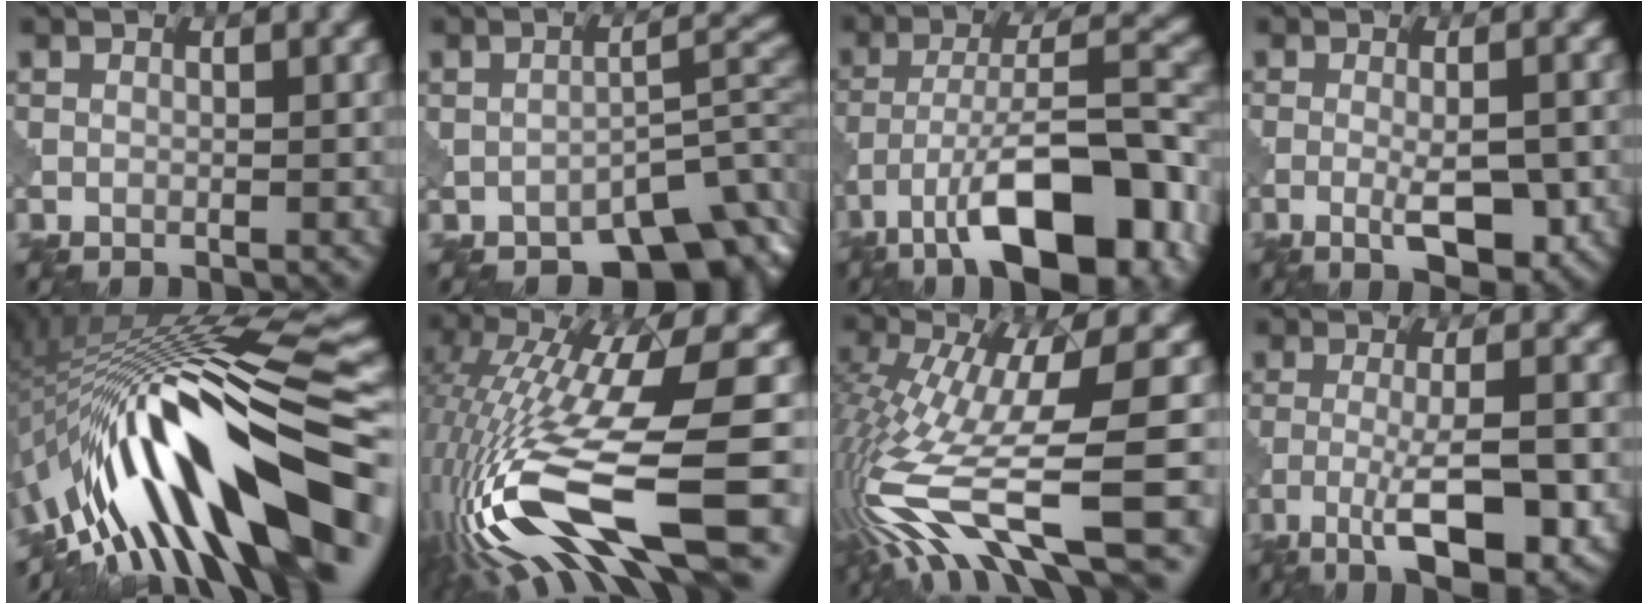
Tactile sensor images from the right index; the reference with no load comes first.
{"total": 7.5, "force": [-5.6, 2.9, 4.0], "torque": [-0.025, 0.004, -0.081]}
{"total": 13.2, "force": [-7.6, 4.7, 9.8], "torque": [-0.157, 0.010, -0.127]}
{"total": 4.2, "force": [-1.5, 1.0, 3.8], "torque": [-0.065, -0.001, -0.022]}
{"total": 15.8, "force": [-4.6, 4.4, 14.5], "torque": [-0.230, 0.046, -0.079]}
{"total": 15.0, "force": [-4.6, 4.3, 13.6], "torque": [-0.285, -0.014, -0.068]}
{"total": 11.9, "force": [-3.6, 2.9, 11.0], "torque": [-0.223, -0.004, -0.051]}
{"total": 7.5, "force": [-3.5, 1.8, 6.3], "torque": [-0.114, 0.001, -0.055]}